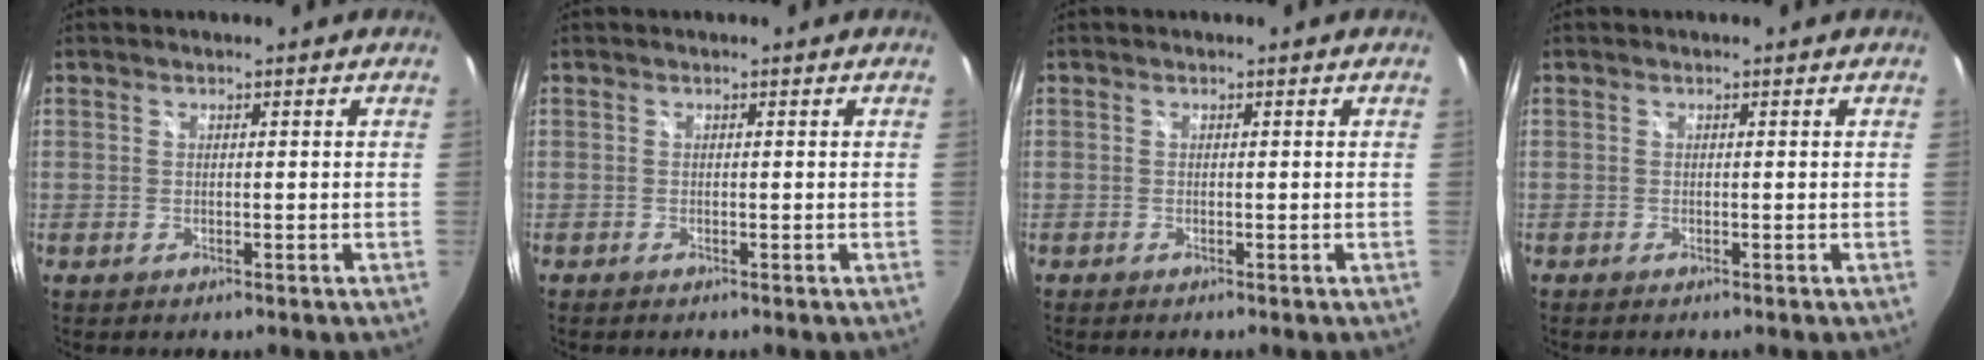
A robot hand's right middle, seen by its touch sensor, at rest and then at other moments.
{"total": 0.0}
{"total": 0.0}
{"total": 0.0}